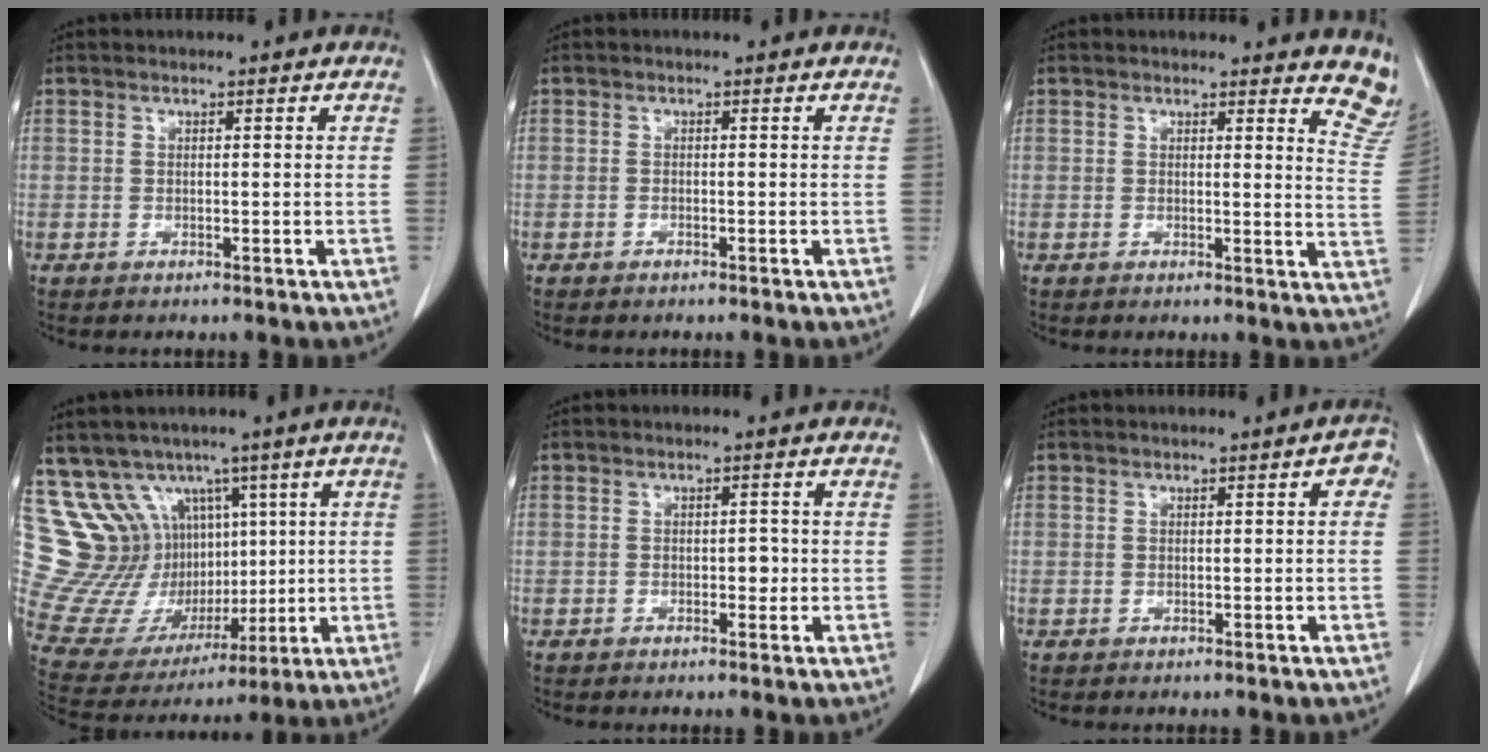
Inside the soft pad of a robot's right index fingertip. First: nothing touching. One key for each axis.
{"total": 0.0}
{"total": 7.8, "fx": 7.3, "fy": 1.4, "fz": 2.2, "tx": 0.000, "ty": -0.052, "tz": 0.044}
{"total": 19.4, "fx": 8.1, "fy": 16.0, "fz": 7.2, "tx": -0.179, "ty": 0.083, "tz": 0.193}
{"total": 1.4, "fx": -0.3, "fy": 0.9, "fz": 1.0, "tx": -0.009, "ty": 0.004, "tz": -0.002}
{"total": 1.7, "fx": 0.2, "fy": 0.6, "fz": 1.6, "tx": -0.013, "ty": 0.006, "tz": 0.000}